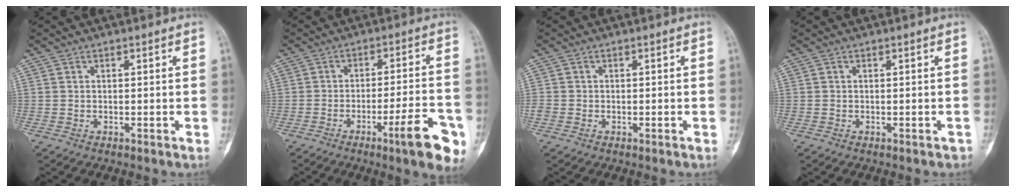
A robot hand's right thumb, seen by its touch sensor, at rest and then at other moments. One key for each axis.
{"total": 12.7, "fx": -6.1, "fy": 2.0, "fz": 10.9, "tx": -0.138, "ty": 0.022, "tz": -0.084}
{"total": 1.0, "fx": -0.4, "fy": 0.9, "fz": 0.3, "tx": -0.002, "ty": 0.004, "tz": -0.008}
{"total": 0.6, "fx": -0.4, "fy": 0.4, "fz": 0.3, "tx": 0.003, "ty": 0.006, "tz": -0.004}